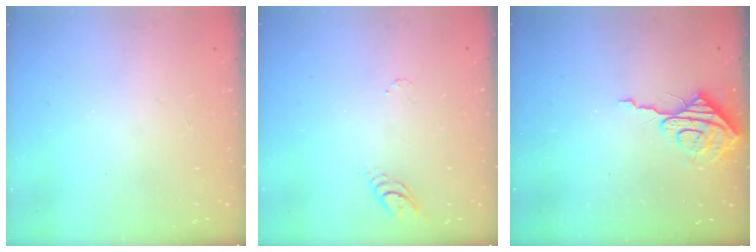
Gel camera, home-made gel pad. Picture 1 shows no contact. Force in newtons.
{"total": 3.4, "press": 3.4, "slide": 0.4}
{"total": 8.8, "press": 8.7, "slide": 0.8}